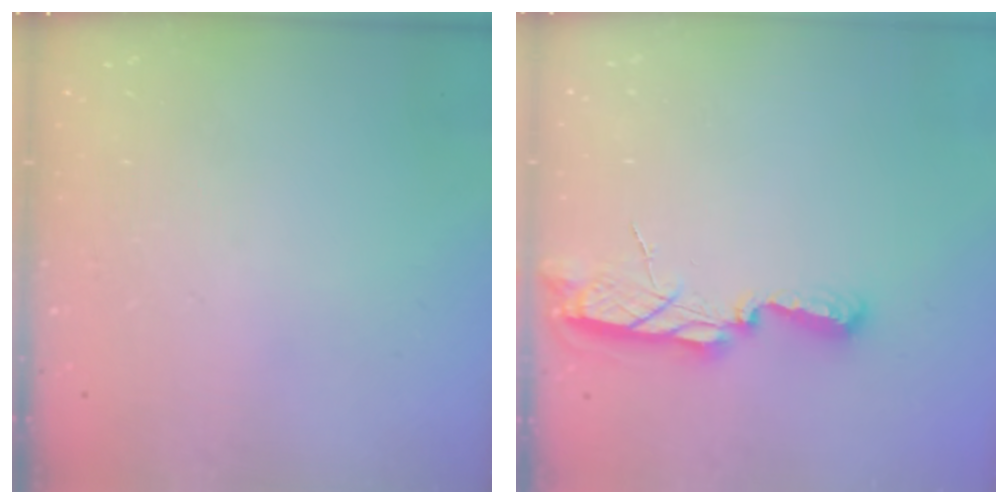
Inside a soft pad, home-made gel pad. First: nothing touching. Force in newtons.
{"total": 7.5, "press": 7.5, "slide": 0.8}